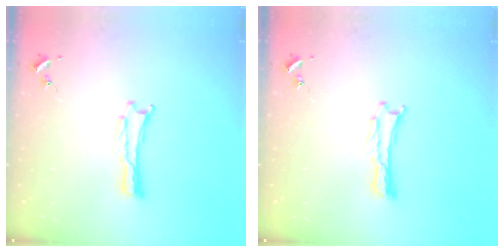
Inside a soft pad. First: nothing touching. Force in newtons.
{"total": 0.0}